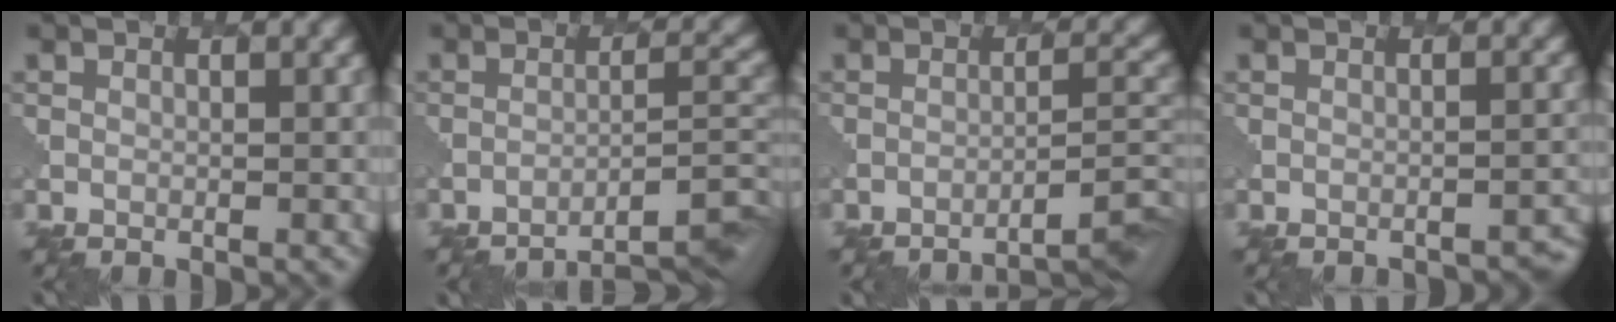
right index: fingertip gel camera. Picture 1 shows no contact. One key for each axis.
{"total": 6.8, "fx": -5.2, "fy": 1.3, "fz": 4.2, "tx": -0.057, "ty": 0.013, "tz": -0.065}
{"total": 5.7, "fx": -4.2, "fy": 0.9, "fz": 3.7, "tx": -0.046, "ty": 0.017, "tz": -0.056}
{"total": 3.1, "fx": -2.9, "fy": 0.6, "fz": 0.9, "tx": -0.006, "ty": 0.020, "tz": -0.032}